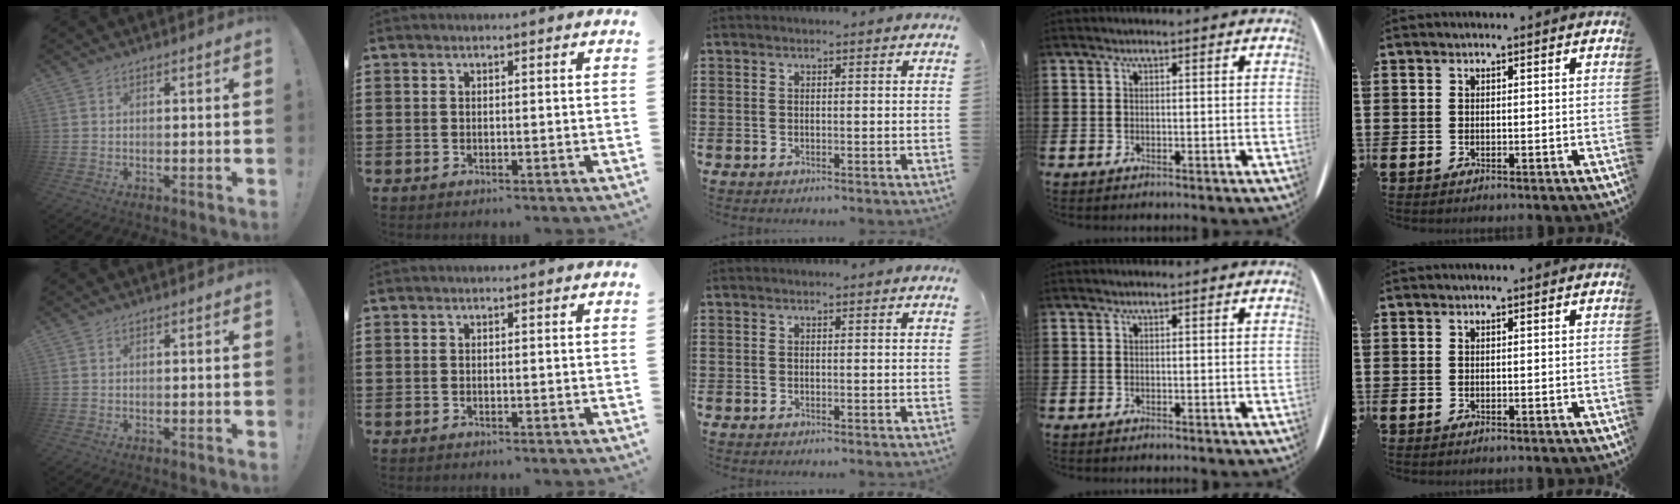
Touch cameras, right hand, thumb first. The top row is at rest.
{}